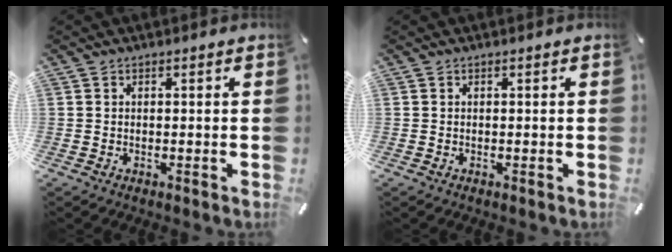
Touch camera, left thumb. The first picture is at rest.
{"total": 0.0}